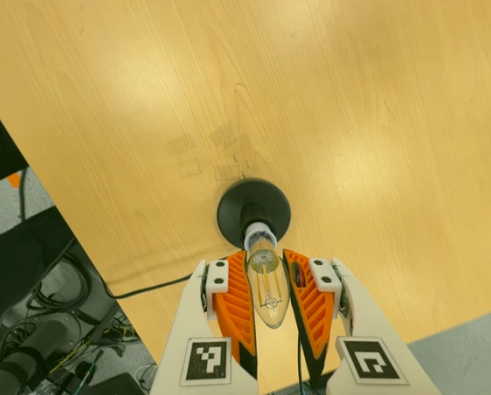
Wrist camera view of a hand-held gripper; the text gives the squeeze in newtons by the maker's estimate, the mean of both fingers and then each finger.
{"total": 19.4, "left": 20.6, "right": 18.3}